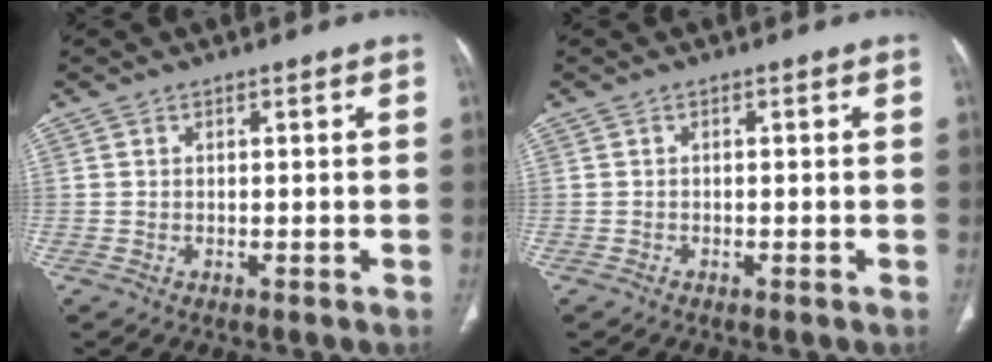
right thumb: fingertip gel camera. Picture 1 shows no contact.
{"total": 0.0}